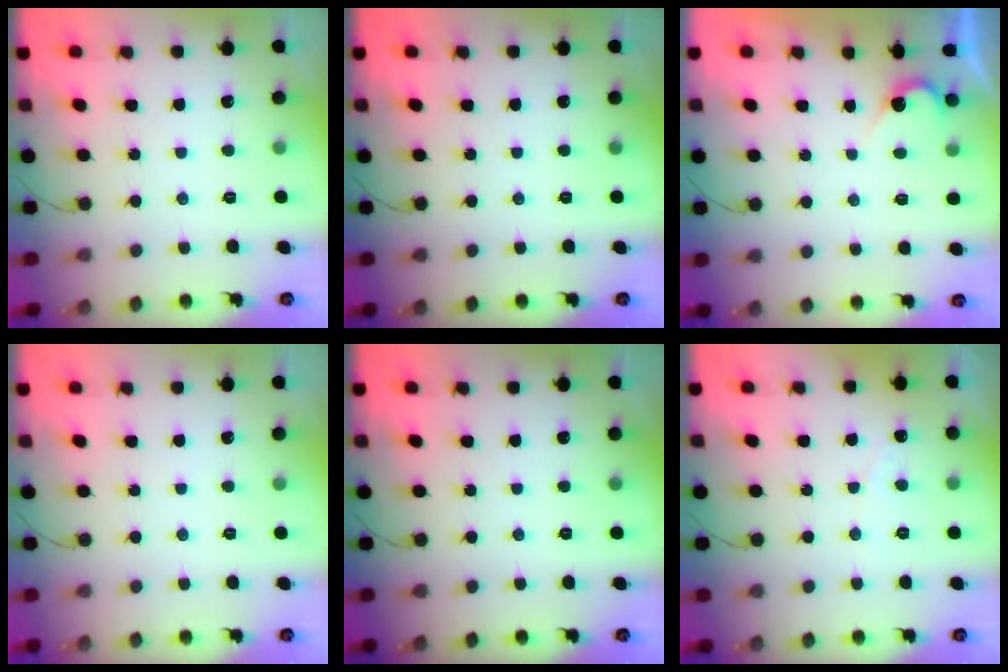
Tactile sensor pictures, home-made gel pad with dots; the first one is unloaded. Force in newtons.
{"total": 0.0}
{"total": 3.0, "press": 3.0, "slide": 0.3}
{"total": 0.0}
{"total": 0.0}
{"total": 2.5, "press": 2.5, "slide": 0.2}